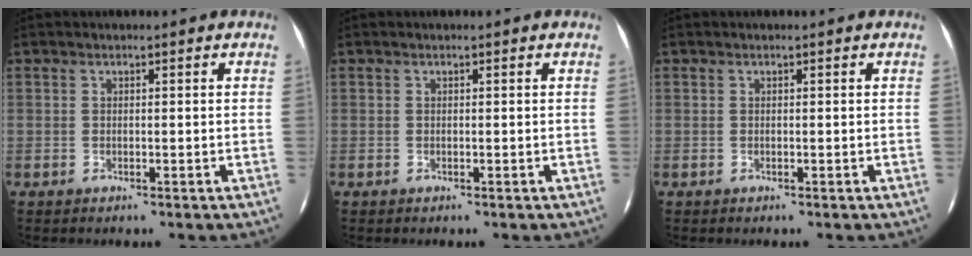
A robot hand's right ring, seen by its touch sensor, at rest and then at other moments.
{"total": 0.0}
{"total": 0.0}